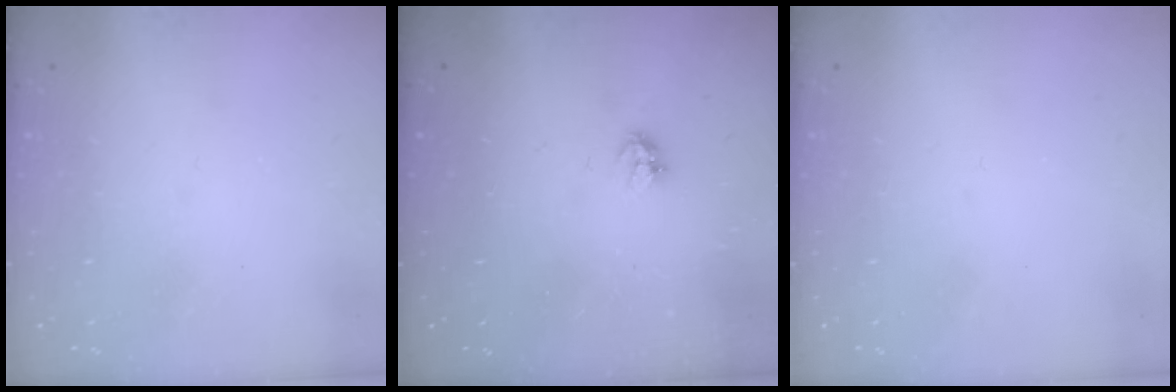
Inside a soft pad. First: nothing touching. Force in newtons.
{"total": 3.6, "press": 3.6, "slide": 0.5}
{"total": 0.0}